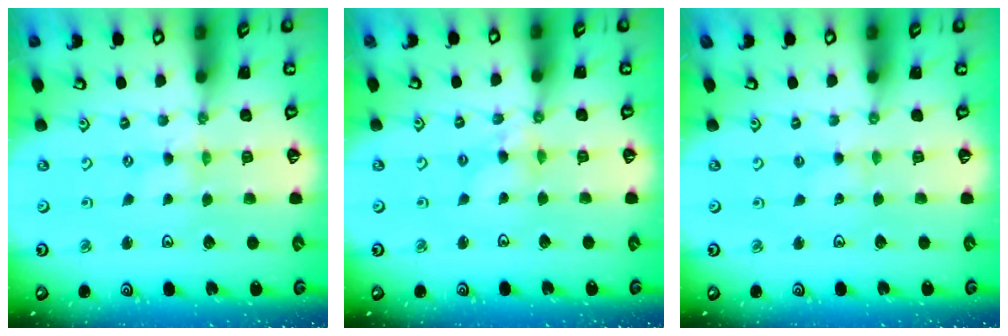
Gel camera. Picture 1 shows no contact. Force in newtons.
{"total": 4.9, "press": 4.8, "slide": 0.5}
{"total": 1.2, "press": 1.2, "slide": 0.2}